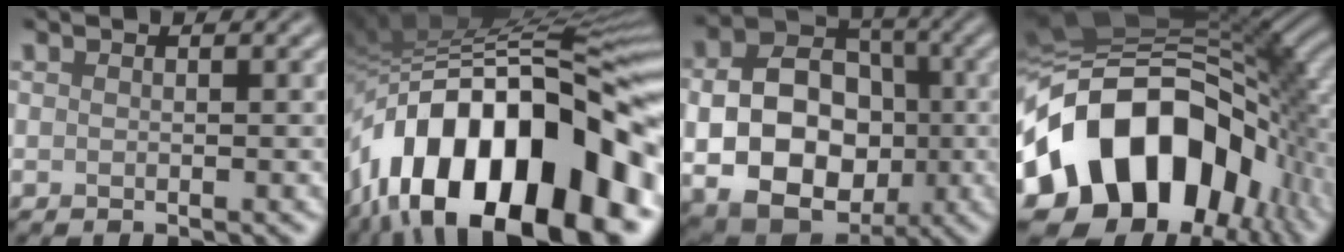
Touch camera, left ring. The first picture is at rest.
{"total": 18.5, "force": [-7.6, 9.0, 14.3], "torque": [-0.221, 0.032, -0.143]}
{"total": 12.0, "force": [-1.8, 9.0, 7.7], "torque": [-0.126, -0.018, -0.029]}
{"total": 17.8, "force": [-4.4, 12.1, 12.3], "torque": [-0.214, 0.004, -0.086]}